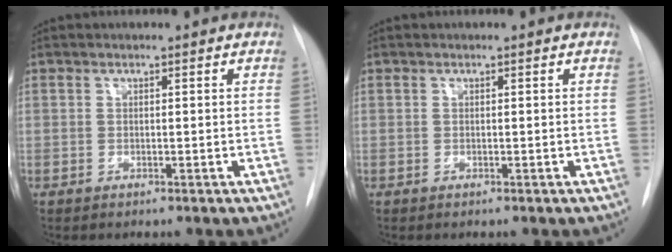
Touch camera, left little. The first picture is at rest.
{"total": 0.0}